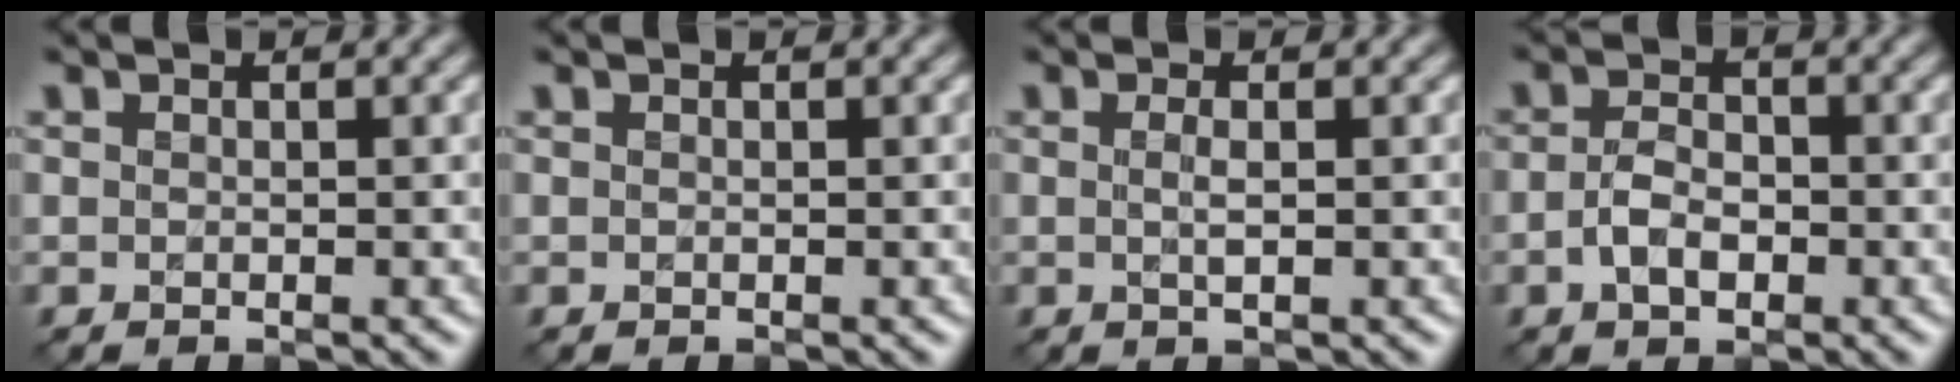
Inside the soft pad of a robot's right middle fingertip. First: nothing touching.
{"total": 0.0}
{"total": 1.3, "force": [0.0, 0.3, 1.2], "torque": [-0.023, 0.000, -0.001]}
{"total": 2.8, "force": [-0.8, 1.7, 2.0], "torque": [-0.040, 0.001, -0.017]}